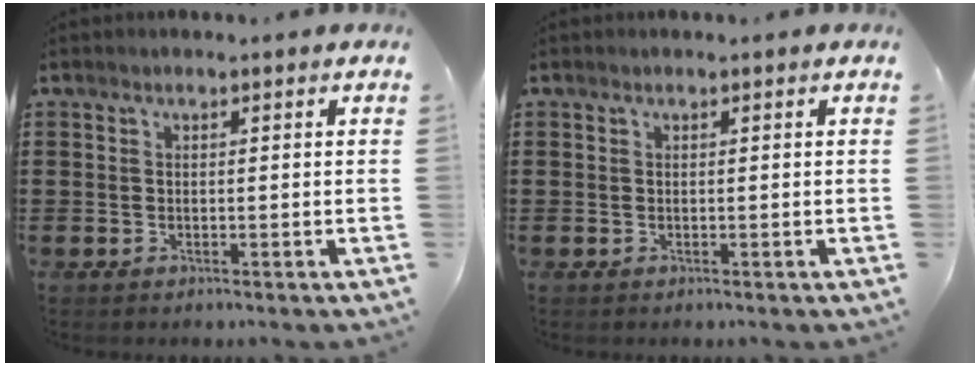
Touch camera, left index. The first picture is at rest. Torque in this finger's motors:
{"motor_torque": [-0.01, 0.01, -0.01, 0.01]}